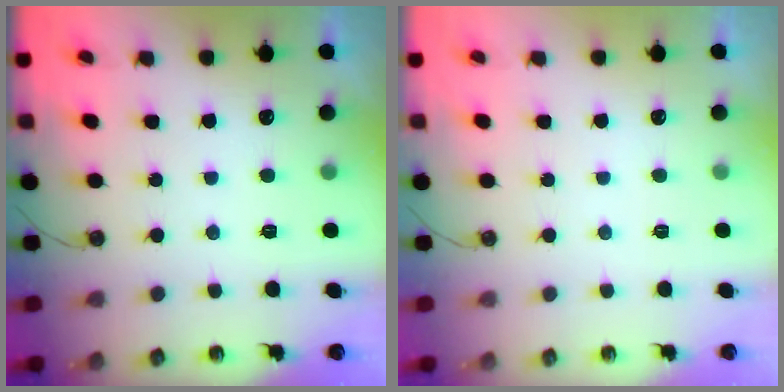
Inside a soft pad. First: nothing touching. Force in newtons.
{"total": 0.0}